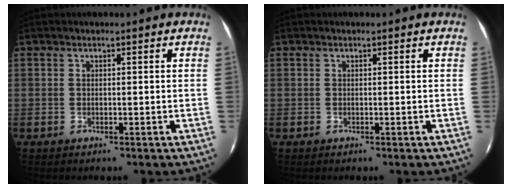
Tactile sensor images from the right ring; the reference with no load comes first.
{"total": 0.0}